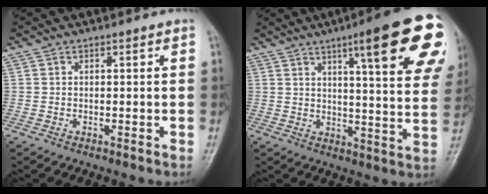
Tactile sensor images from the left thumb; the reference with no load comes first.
{"total": 22.4, "force": [11.2, 4.2, 19.0], "torque": [-0.227, -0.034, 0.140]}